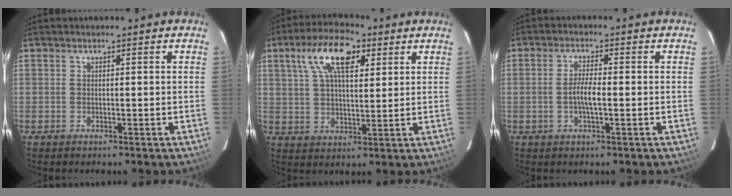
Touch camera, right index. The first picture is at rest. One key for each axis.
{"total": 12.0, "fx": 5.6, "fy": 4.8, "fz": 9.4, "tx": -0.175, "ty": 0.027, "tz": 0.098}
{"total": 3.8, "fx": -0.7, "fy": 0.3, "fz": 3.7, "tx": -0.070, "ty": 0.001, "tz": -0.014}